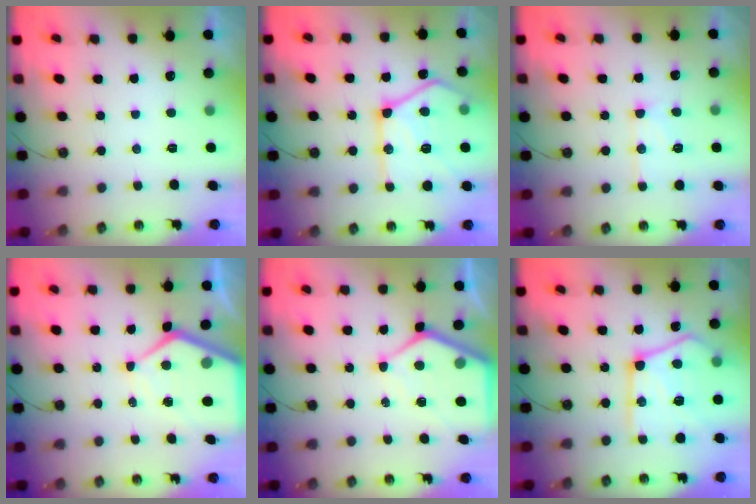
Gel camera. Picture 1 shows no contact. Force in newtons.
{"total": 23.1, "press": 23.1, "slide": 2.0}
{"total": 11.7, "press": 11.7, "slide": 1.0}
{"total": 11.9, "press": 11.8, "slide": 1.2}
{"total": 11.0, "press": 11.0, "slide": 0.9}
{"total": 24.3, "press": 24.2, "slide": 2.5}